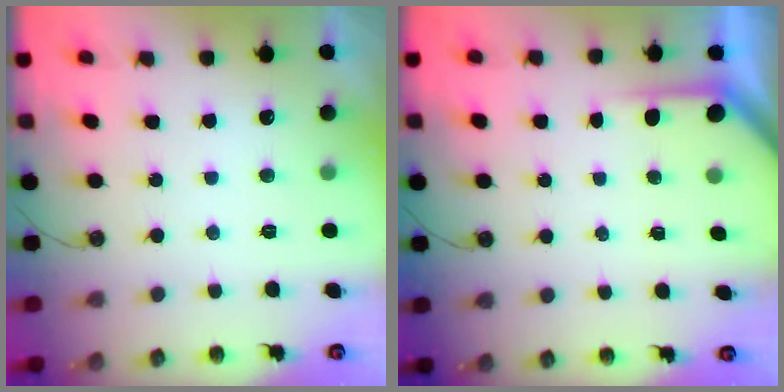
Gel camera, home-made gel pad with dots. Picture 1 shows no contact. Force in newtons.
{"total": 2.2, "press": 2.2, "slide": 0.3}